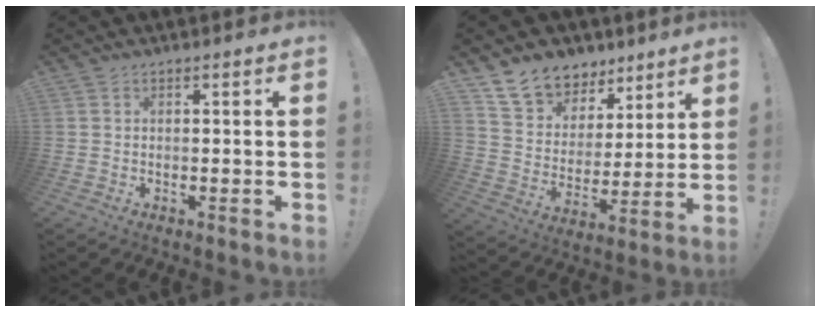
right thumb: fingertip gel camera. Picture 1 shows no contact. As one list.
[{"total": 11.8, "force": [8.9, 7.3, 2.5], "torque": [-0.054, -0.063, 0.172]}]